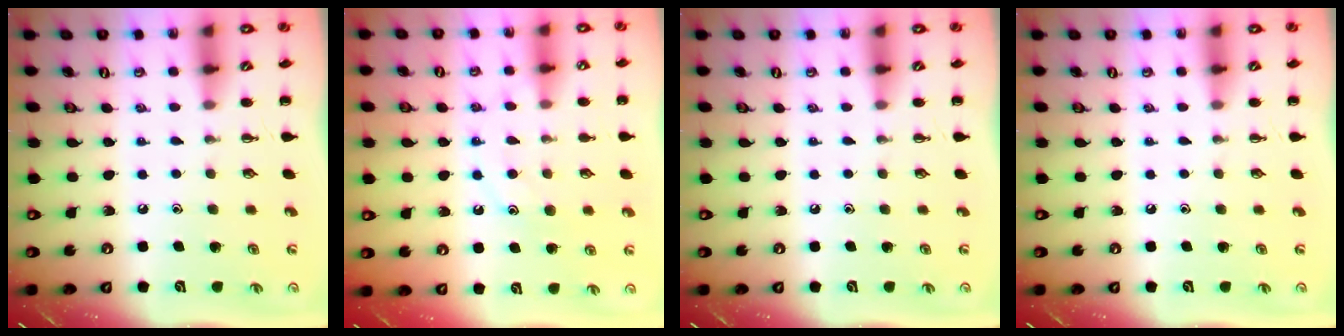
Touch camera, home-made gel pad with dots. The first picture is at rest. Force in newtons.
{"total": 10.7, "press": 10.6, "slide": 0.9}
{"total": 0.0}
{"total": 0.0}